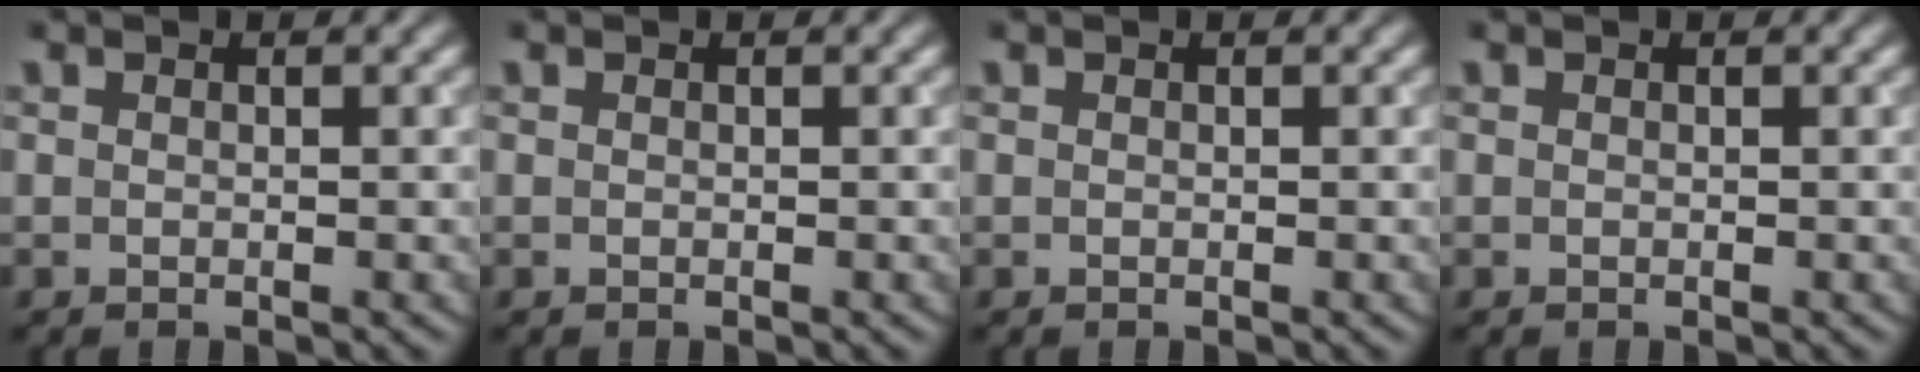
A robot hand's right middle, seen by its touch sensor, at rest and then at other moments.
{"total": 0.0}
{"total": 0.0}
{"total": 0.0}